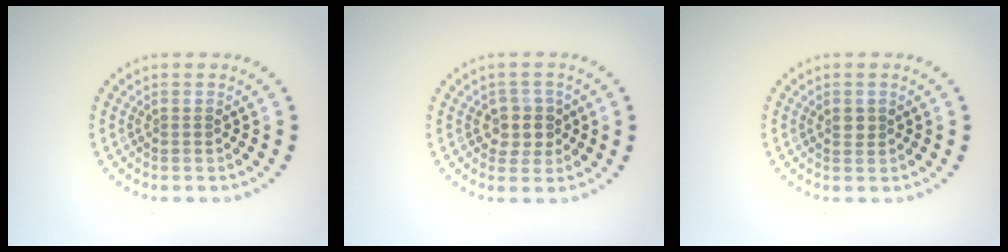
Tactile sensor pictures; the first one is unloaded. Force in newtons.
{"total": 2.6, "press": 2.3, "slide": 1.2}
{"total": 1.1, "press": 1.0, "slide": 0.4}